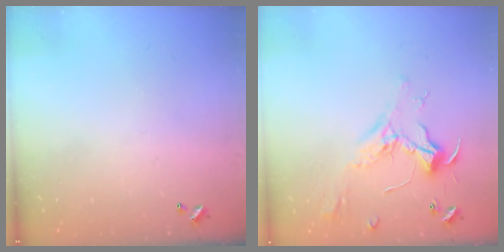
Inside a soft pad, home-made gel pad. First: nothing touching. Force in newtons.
{"total": 2.3, "press": 2.1, "slide": 0.9}